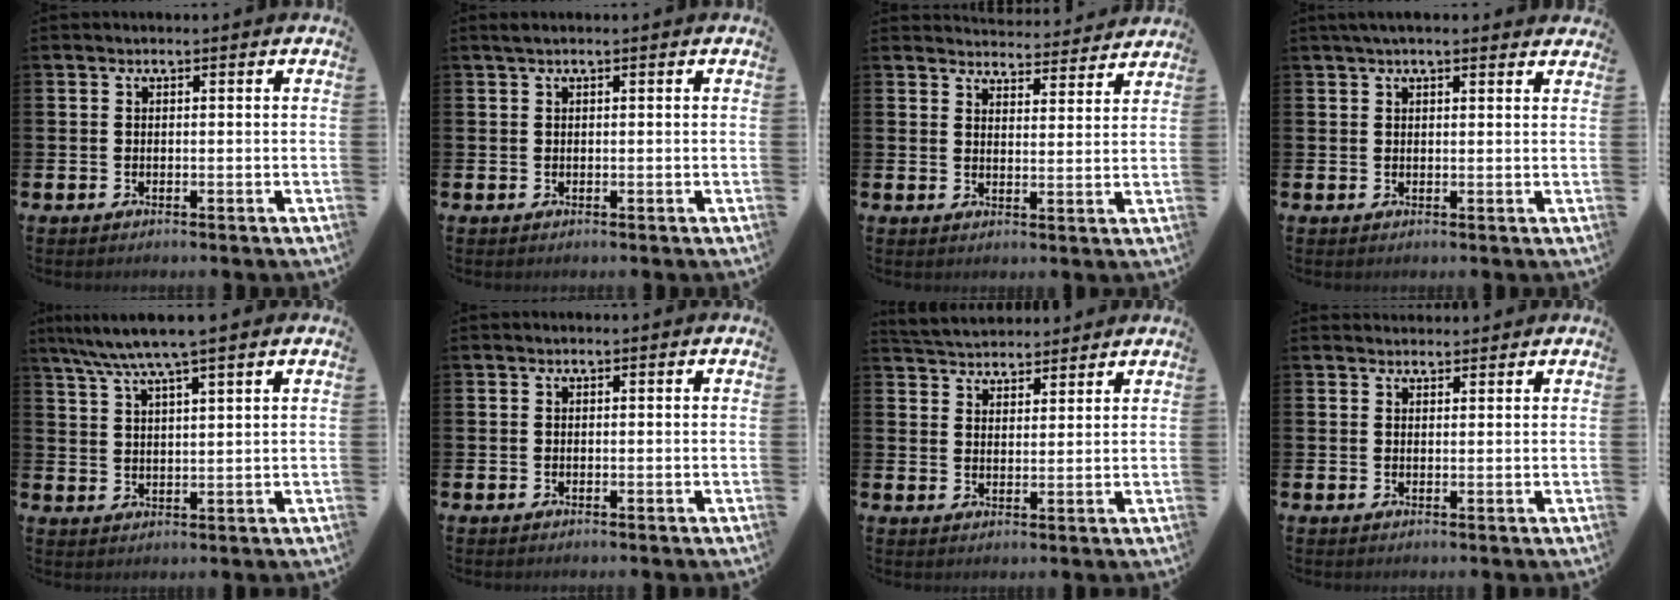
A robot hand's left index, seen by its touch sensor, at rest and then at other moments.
{"total": 0.6, "force": [0.3, 0.0, 0.5], "torque": [-0.013, 0.005, 0.006]}
{"total": 4.4, "force": [4.3, 0.6, -0.1], "torque": [0.000, -0.034, 0.075]}
{"total": 2.4, "force": [2.1, 0.4, 1.2], "torque": [-0.026, 0.001, 0.038]}
{"total": 6.3, "force": [5.5, 0.0, 3.2], "torque": [-0.083, -0.014, 0.098]}
{"total": 0.0}
{"total": 4.3, "force": [4.2, 0.9, -0.2], "torque": [-0.015, -0.021, 0.078]}
{"total": 1.8, "force": [1.7, 0.5, -0.1], "torque": [0.010, -0.007, 0.030]}